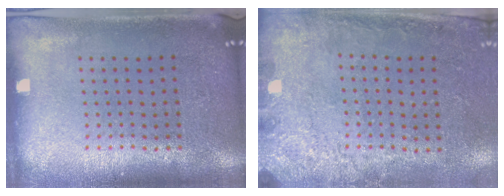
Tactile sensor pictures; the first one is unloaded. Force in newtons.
{"total": 2.7, "press": 2.0, "slide": 1.8}